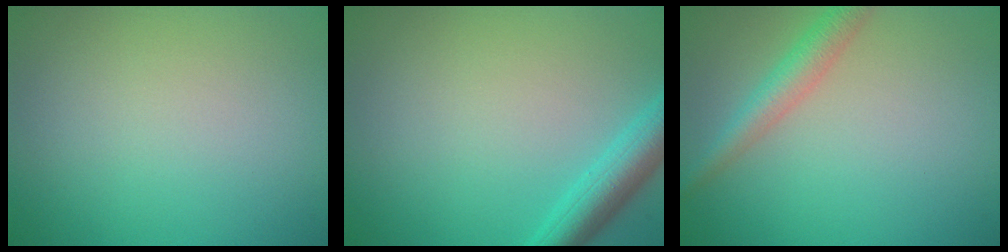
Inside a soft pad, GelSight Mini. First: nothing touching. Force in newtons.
{"total": 3.6, "press": 3.6, "slide": 0.1}
{"total": 2.8, "press": 2.8, "slide": 0.1}